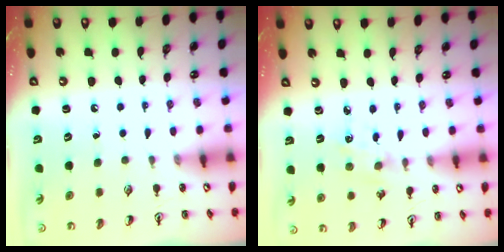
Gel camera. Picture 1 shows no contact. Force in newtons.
{"total": 1.8, "press": 1.8, "slide": 0.3}